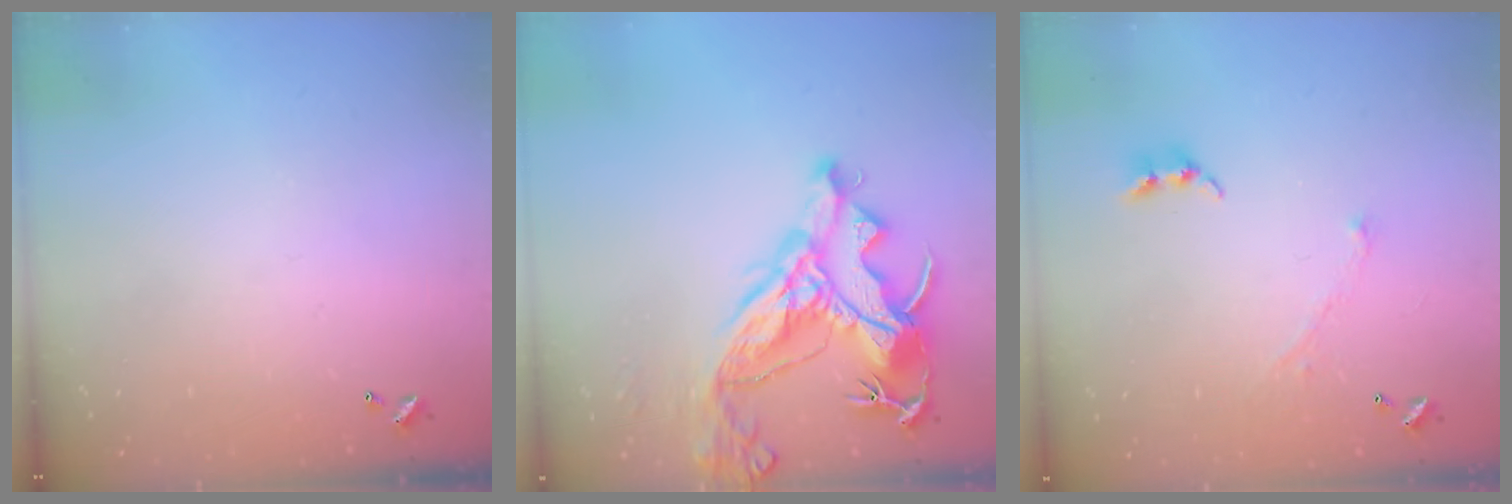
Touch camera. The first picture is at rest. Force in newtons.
{"total": 16.7, "press": 16.6, "slide": 2.3}
{"total": 2.9, "press": 2.9, "slide": 0.4}